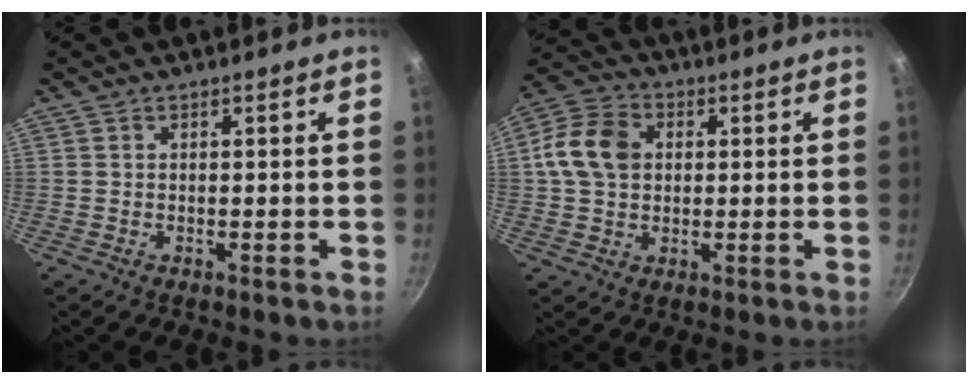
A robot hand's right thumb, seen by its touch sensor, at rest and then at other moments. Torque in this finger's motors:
{"motor_torque": [-0.38, 0.88, 0.53, -0.50, 0.09]}